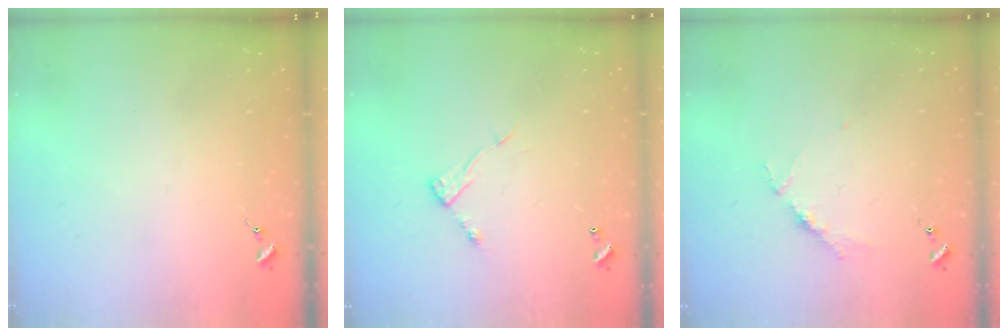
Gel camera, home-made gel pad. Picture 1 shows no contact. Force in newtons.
{"total": 6.6, "press": 6.6, "slide": 0.3}
{"total": 3.9, "press": 3.8, "slide": 0.5}